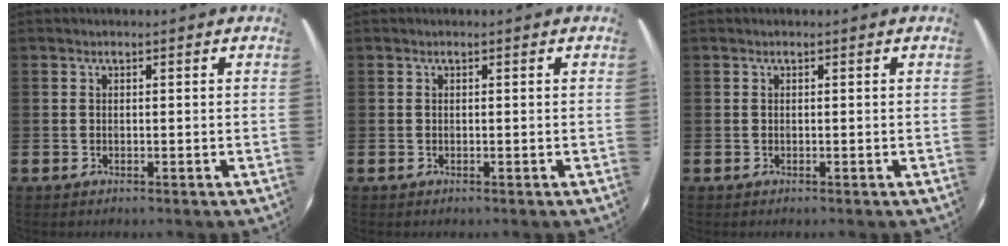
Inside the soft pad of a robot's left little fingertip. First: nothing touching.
{"total": 0.0}
{"total": 0.0}